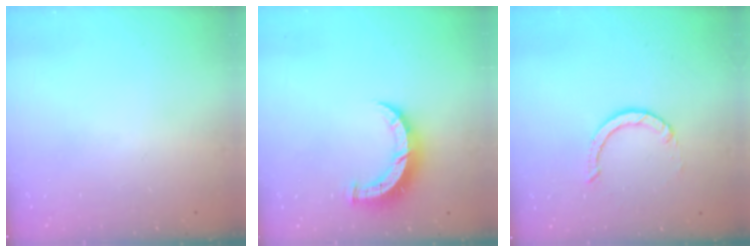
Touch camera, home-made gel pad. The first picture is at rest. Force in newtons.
{"total": 8.0, "press": 7.9, "slide": 1.0}
{"total": 3.6, "press": 3.5, "slide": 0.3}